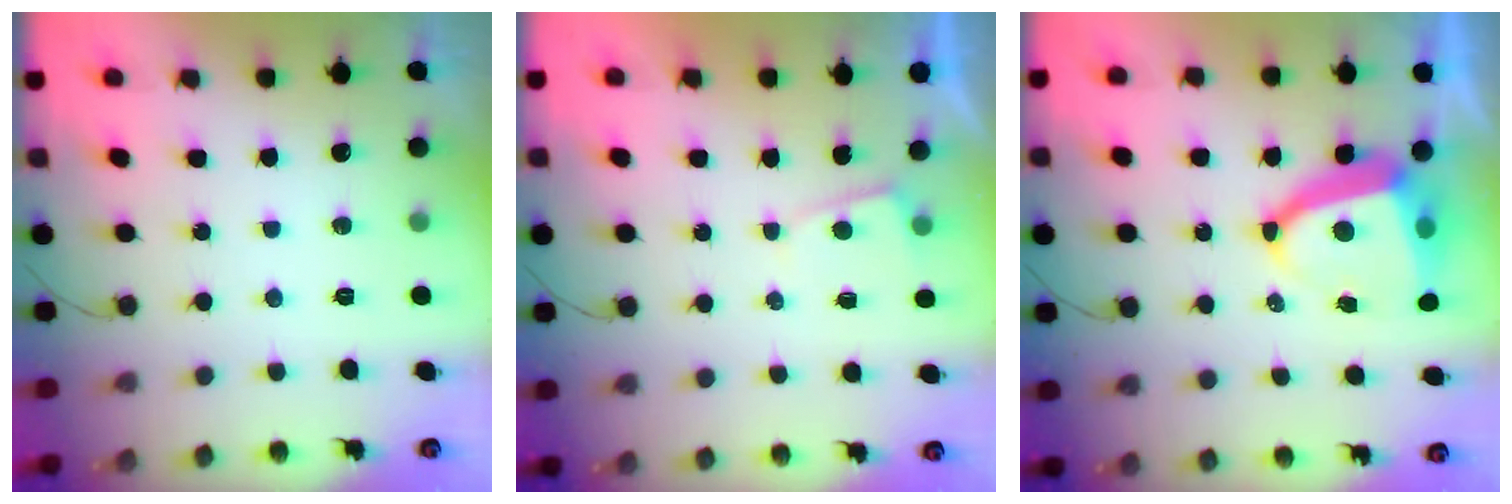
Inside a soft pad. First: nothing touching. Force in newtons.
{"total": 1.2, "press": 1.2, "slide": 0.1}
{"total": 10.1, "press": 10.0, "slide": 1.2}